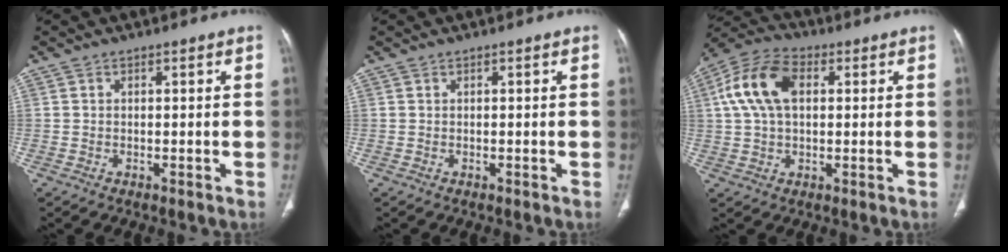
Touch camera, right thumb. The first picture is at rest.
{"total": 0.0}
{"total": 12.4, "force": [2.7, 7.6, 9.4], "torque": [-0.188, 0.025, 0.044]}